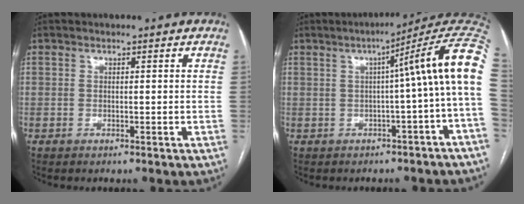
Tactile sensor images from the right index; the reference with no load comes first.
{"total": 11.6, "force": [0.6, -1.0, 11.6], "torque": [-0.136, 0.036, -0.001]}